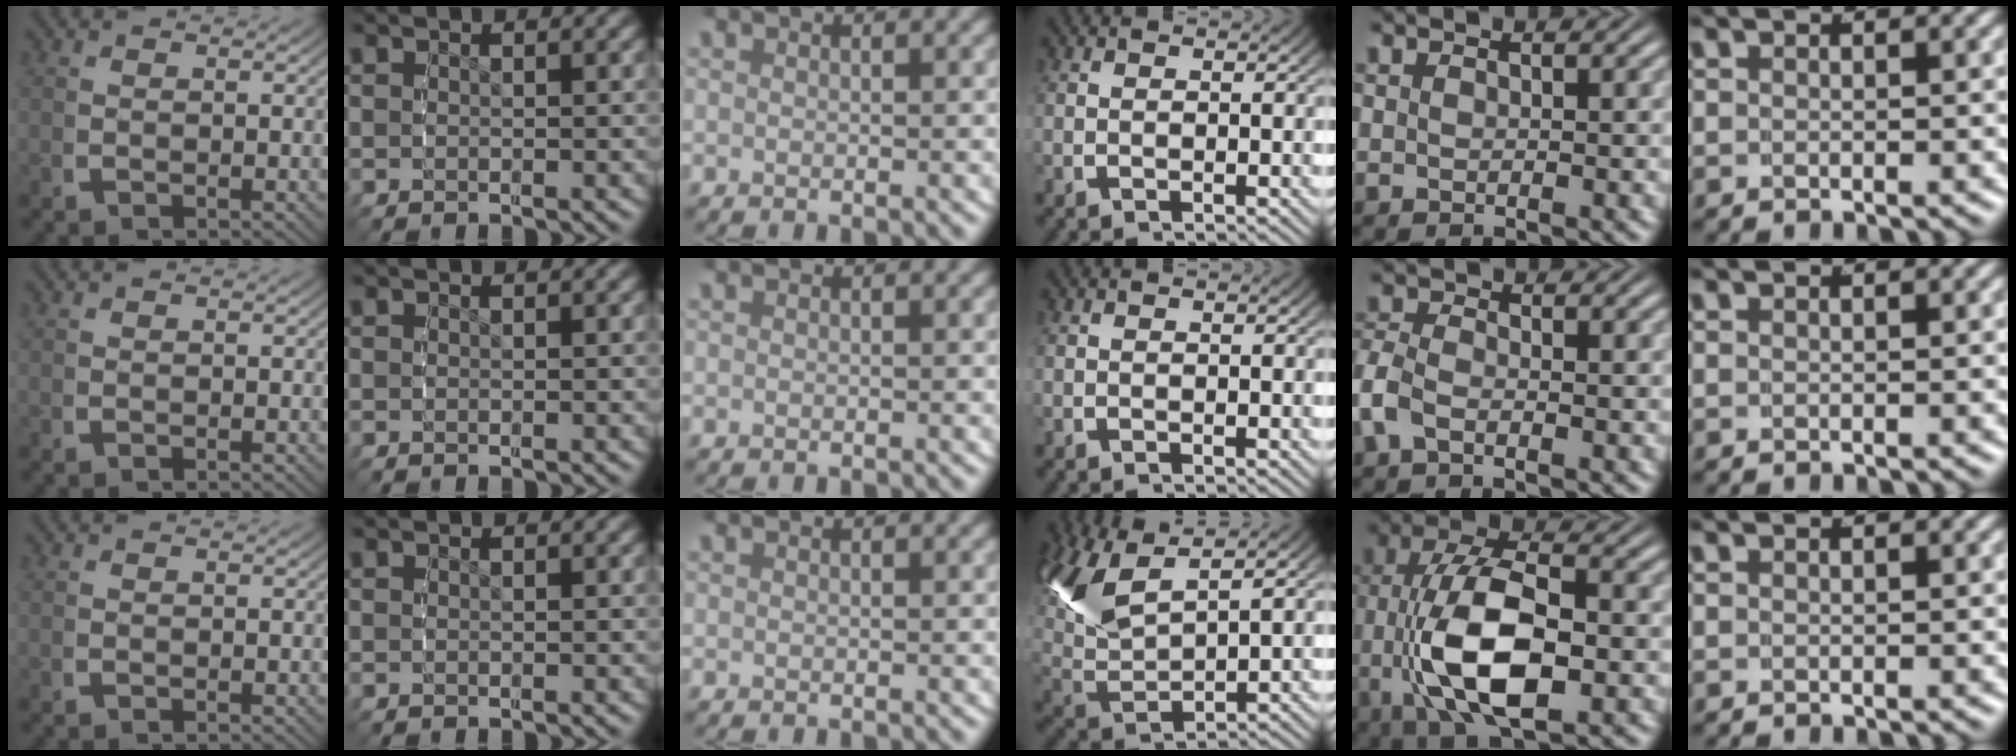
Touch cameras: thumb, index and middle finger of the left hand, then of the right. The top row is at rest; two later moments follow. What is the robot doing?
{"motion": "grasp_and_lifting", "object": "bottle cap"}